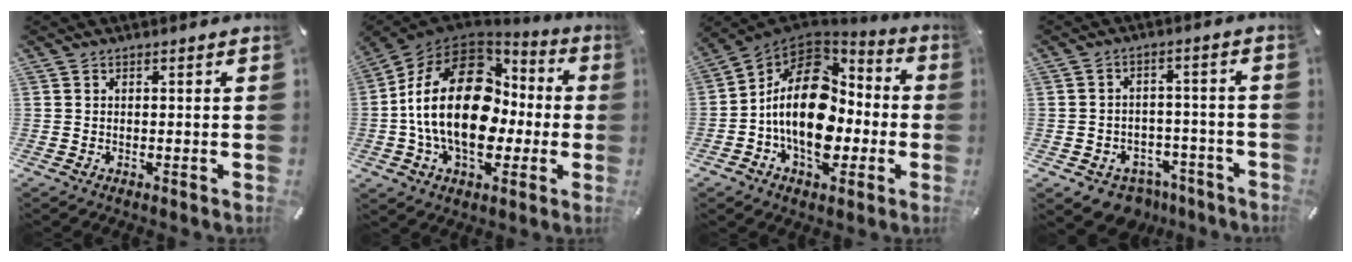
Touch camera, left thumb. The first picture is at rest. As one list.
[{"total": 25.1, "force": [-0.1, 16.8, 18.6], "torque": [-0.370, 0.021, 0.004]}, {"total": 19.3, "force": [-2.0, 13.5, 13.7], "torque": [-0.257, 0.002, -0.034]}, {"total": 7.0, "force": [-5.0, 4.6, 1.8], "torque": [-0.023, 0.042, -0.087]}]